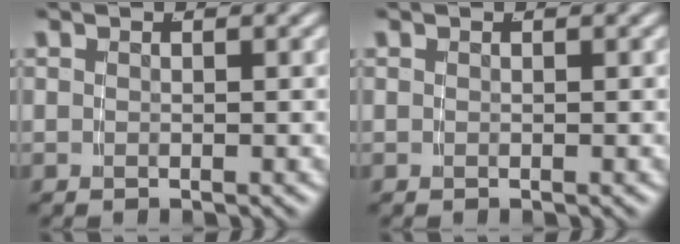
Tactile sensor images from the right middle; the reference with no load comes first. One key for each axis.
{"total": 0.0}